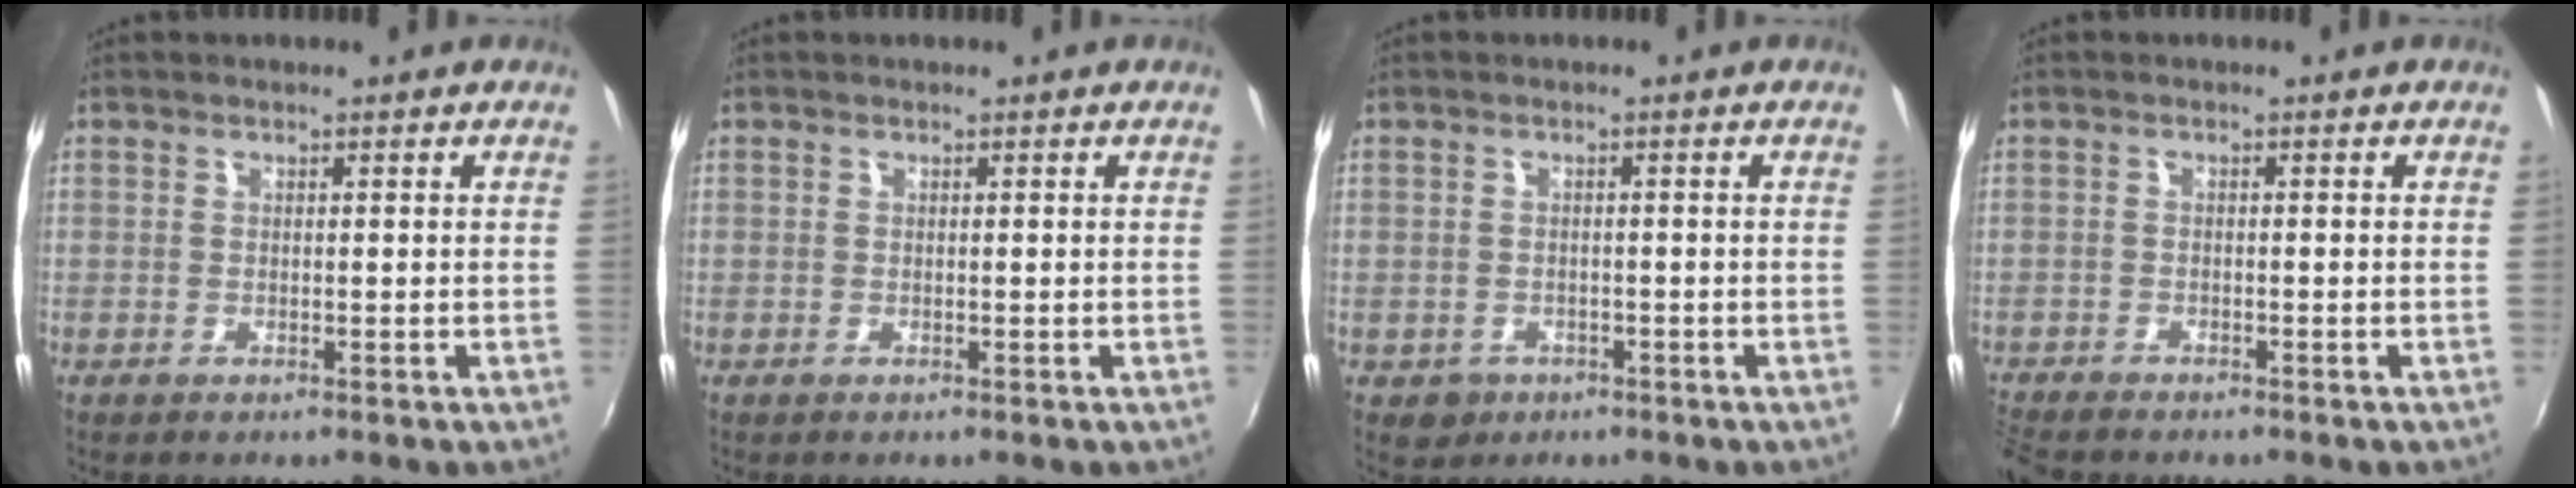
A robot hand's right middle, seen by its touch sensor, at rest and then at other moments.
{"total": 0.0}
{"total": 3.2, "force": [-1.3, 2.8, 0.8], "torque": [-0.024, -0.003, -0.013]}
{"total": 4.8, "force": [-4.4, 0.9, 1.5], "torque": [-0.048, -0.025, -0.084]}